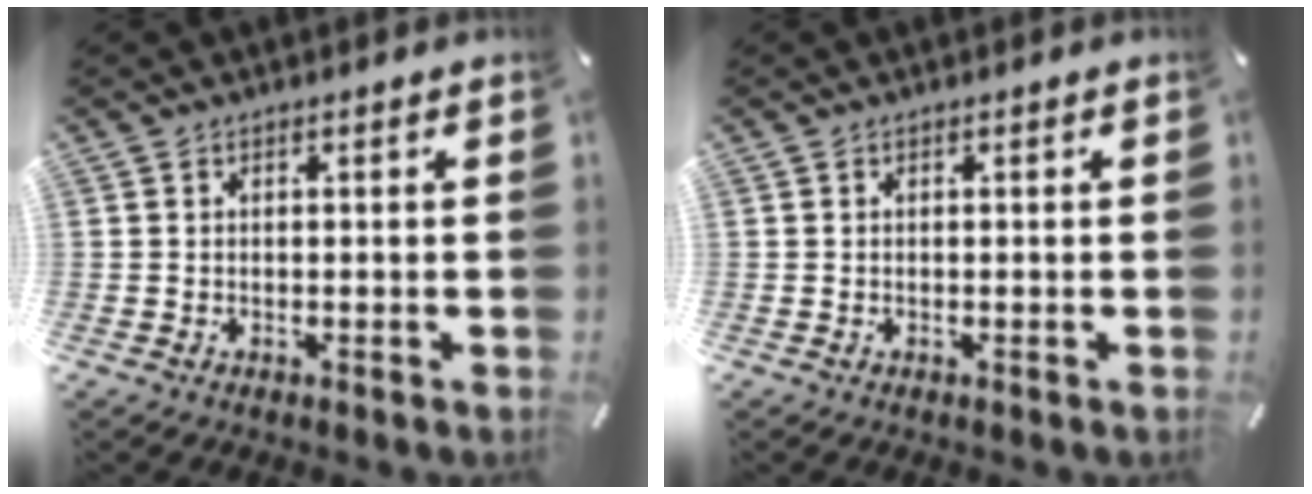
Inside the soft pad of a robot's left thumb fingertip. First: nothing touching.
{"total": 0.0}